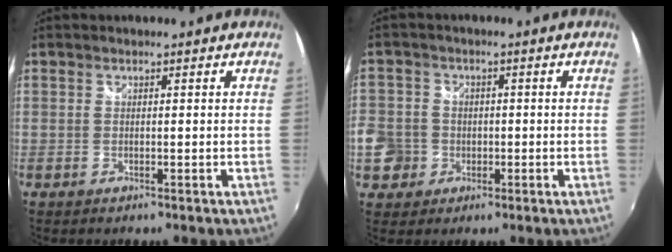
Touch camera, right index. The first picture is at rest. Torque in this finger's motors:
{"motor_torque": [0.42, 0.18, 0.14, 0.01]}